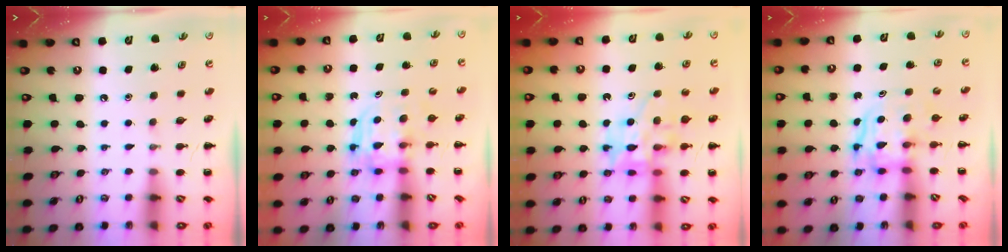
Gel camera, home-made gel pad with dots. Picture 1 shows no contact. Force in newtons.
{"total": 3.6, "press": 3.6, "slide": 0.2}
{"total": 12.3, "press": 11.9, "slide": 3.2}
{"total": 3.5, "press": 3.5, "slide": 0.3}